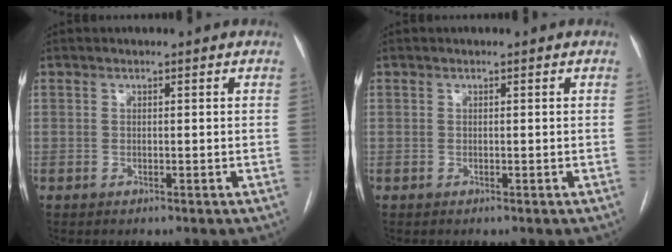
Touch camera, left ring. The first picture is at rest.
{"total": 0.0}